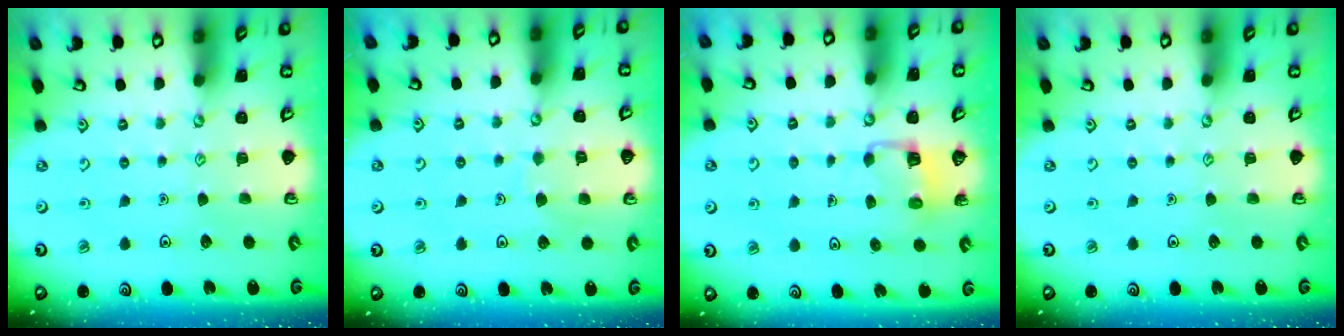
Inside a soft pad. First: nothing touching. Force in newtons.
{"total": 5.2, "press": 5.1, "slide": 0.5}
{"total": 3.4, "press": 3.4, "slide": 0.2}
{"total": 0.0}